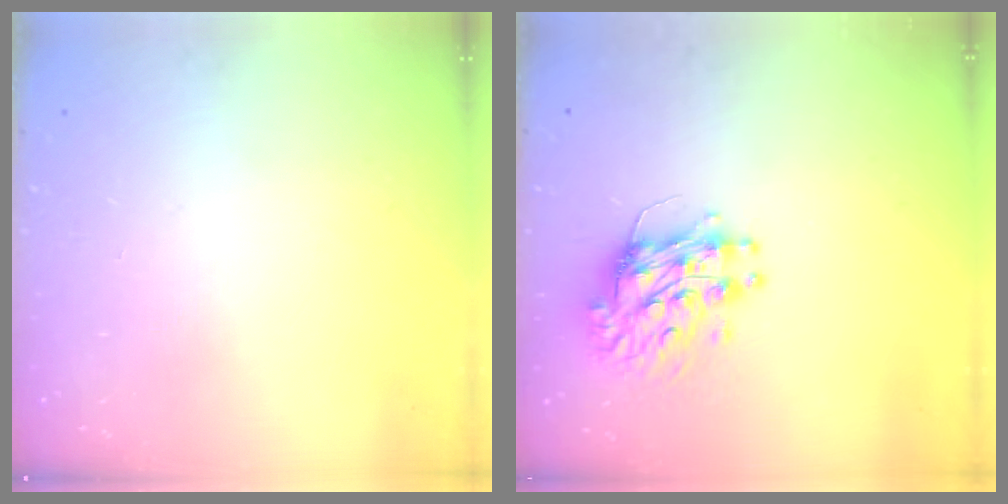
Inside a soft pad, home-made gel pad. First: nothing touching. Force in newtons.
{"total": 10.1, "press": 10.1, "slide": 1.0}